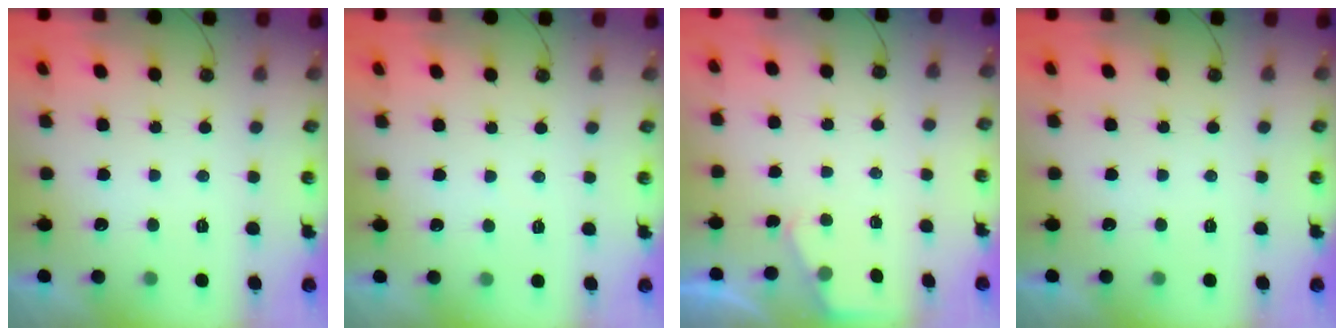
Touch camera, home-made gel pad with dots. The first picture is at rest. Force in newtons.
{"total": 1.8, "press": 1.8, "slide": 0.4}
{"total": 2.0, "press": 2.0, "slide": 0.3}
{"total": 0.0}